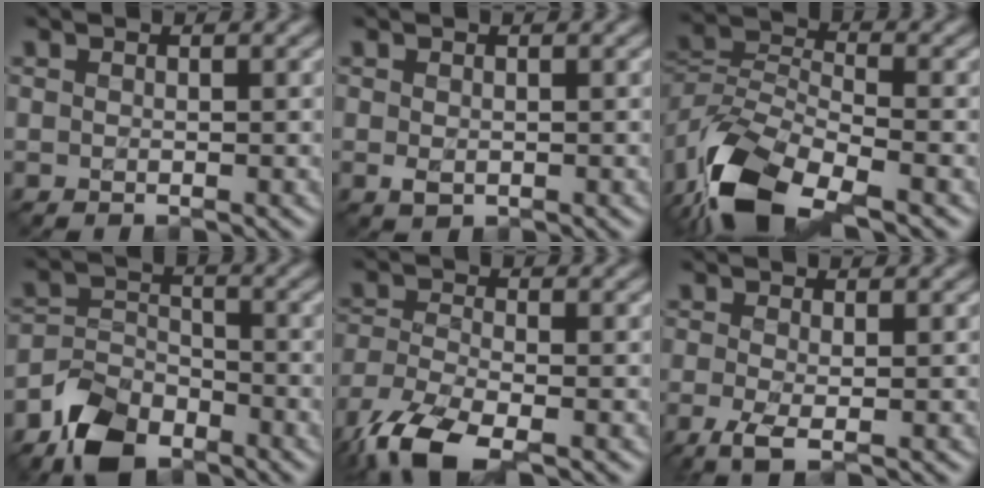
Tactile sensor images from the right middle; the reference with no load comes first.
{"total": 1.0, "force": [-0.2, 0.7, 0.7], "torque": [-0.016, -0.005, -0.002]}
{"total": 10.6, "force": [-6.5, 4.8, 6.8], "torque": [-0.133, -0.014, -0.129]}
{"total": 6.9, "force": [-4.8, 3.9, 3.0], "torque": [-0.058, -0.005, -0.100]}
{"total": 8.8, "force": [-5.7, 3.4, 5.7], "torque": [-0.135, -0.029, -0.117]}
{"total": 3.0, "force": [-1.2, 0.9, 2.6], "torque": [-0.059, -0.008, -0.027]}